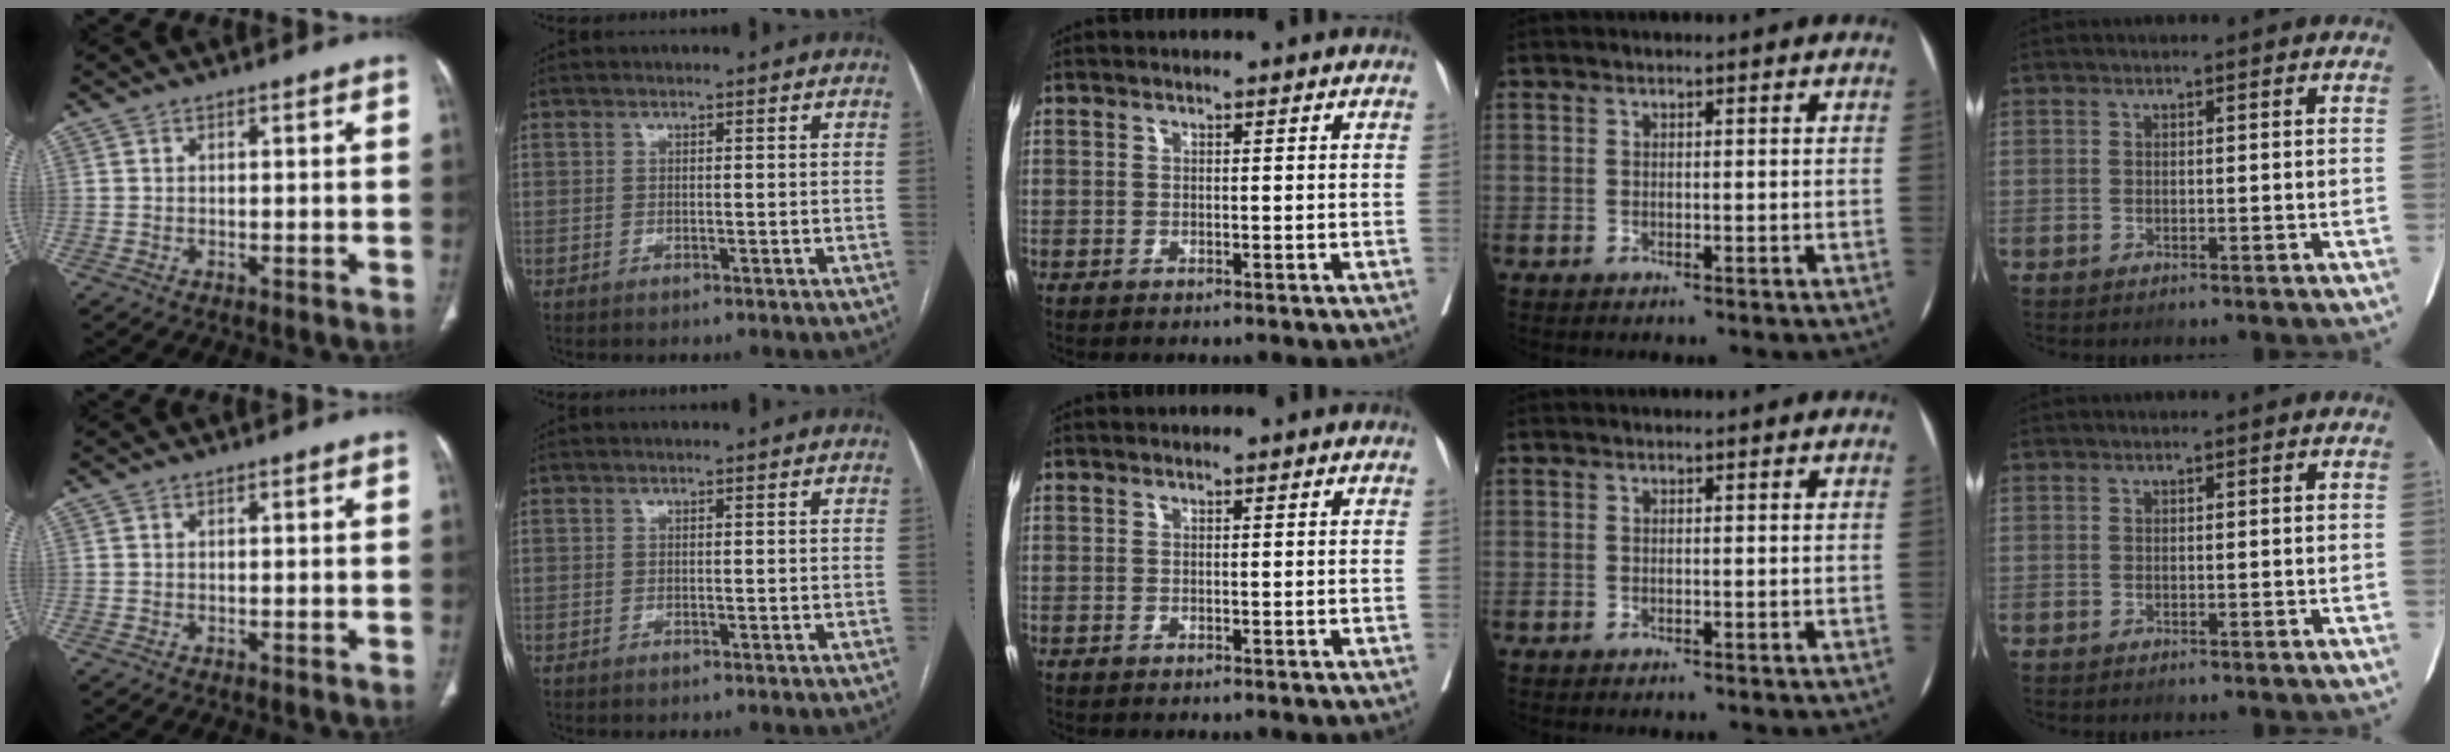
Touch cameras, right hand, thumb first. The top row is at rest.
{}